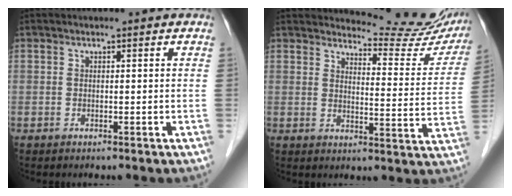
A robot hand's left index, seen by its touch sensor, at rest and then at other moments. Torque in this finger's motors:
{"motor_torque": [-0.04, -1.33, 0.11, -0.02]}